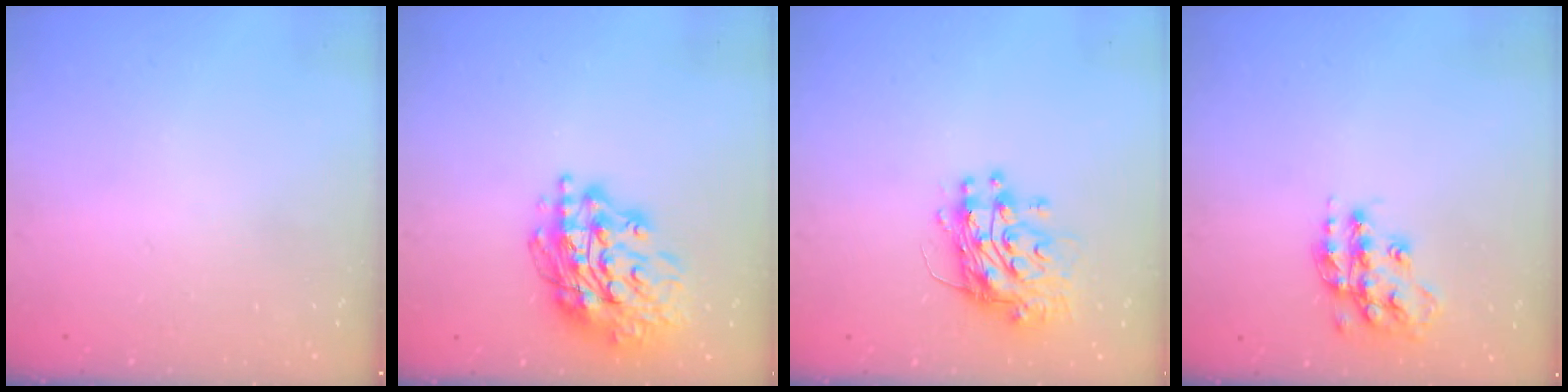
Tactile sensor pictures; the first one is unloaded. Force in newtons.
{"total": 18.9, "press": 18.8, "slide": 2.2}
{"total": 11.7, "press": 11.6, "slide": 1.2}
{"total": 15.0, "press": 15.0, "slide": 1.0}